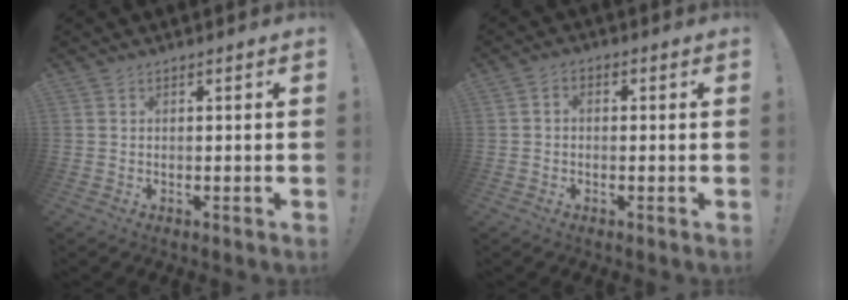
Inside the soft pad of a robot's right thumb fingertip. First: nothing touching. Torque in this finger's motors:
{"motor_torque": [0.20, -0.26, -0.03, -0.04, 0.11]}